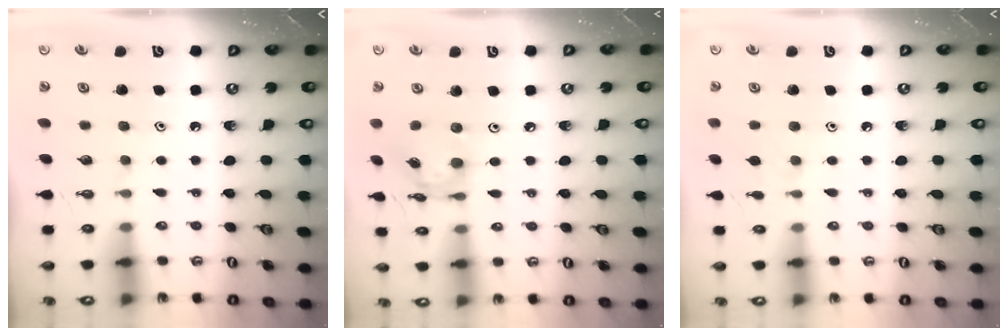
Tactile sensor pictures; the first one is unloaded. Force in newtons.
{"total": 12.4, "press": 12.4, "slide": 1.0}
{"total": 5.1, "press": 5.1, "slide": 0.8}